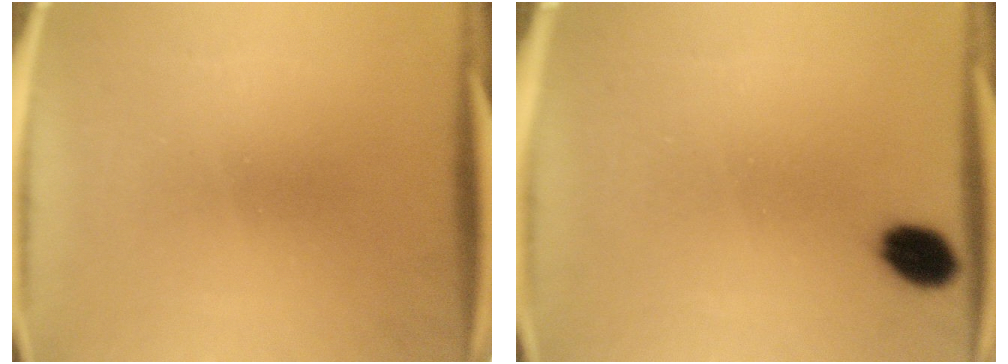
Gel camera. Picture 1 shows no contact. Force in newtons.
{"total": 5.0}